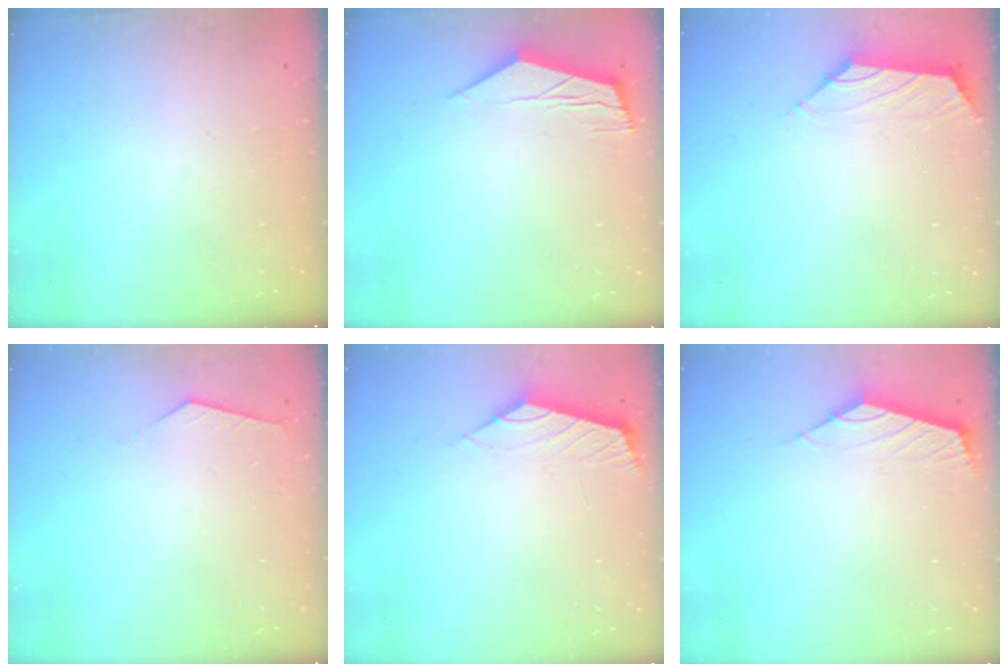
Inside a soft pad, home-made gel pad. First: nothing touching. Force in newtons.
{"total": 5.7, "press": 5.6, "slide": 0.6}
{"total": 0.0}
{"total": 2.9, "press": 2.9, "slide": 0.5}
{"total": 2.1, "press": 2.1, "slide": 0.5}
{"total": 2.4, "press": 2.3, "slide": 0.6}